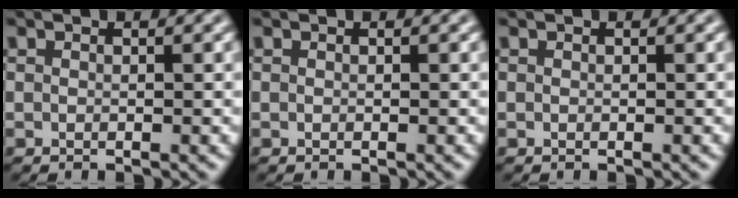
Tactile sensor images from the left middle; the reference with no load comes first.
{"total": 0.0}
{"total": 0.0}